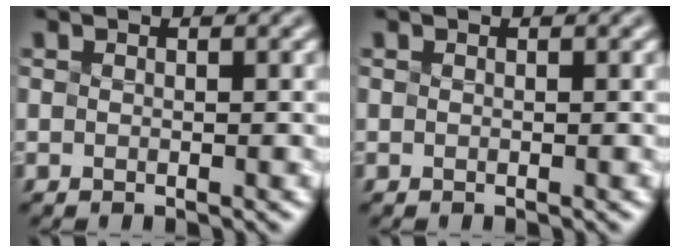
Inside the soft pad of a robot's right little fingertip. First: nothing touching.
{"total": 0.0}